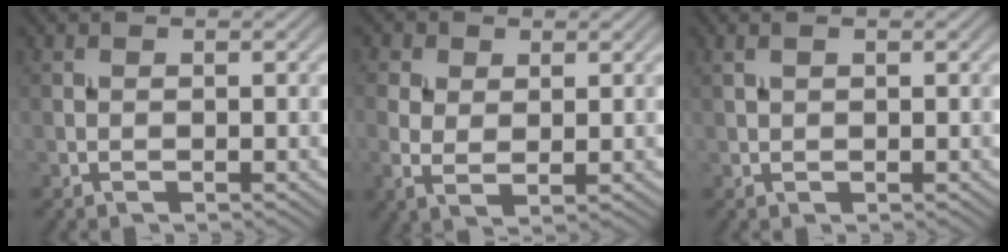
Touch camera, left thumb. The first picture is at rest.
{"total": 3.8, "force": [0.8, 2.2, 3.0], "torque": [-0.074, -0.001, 0.012]}
{"total": 1.0, "force": [0.6, 0.2, 0.8], "torque": [-0.022, 0.006, 0.011]}